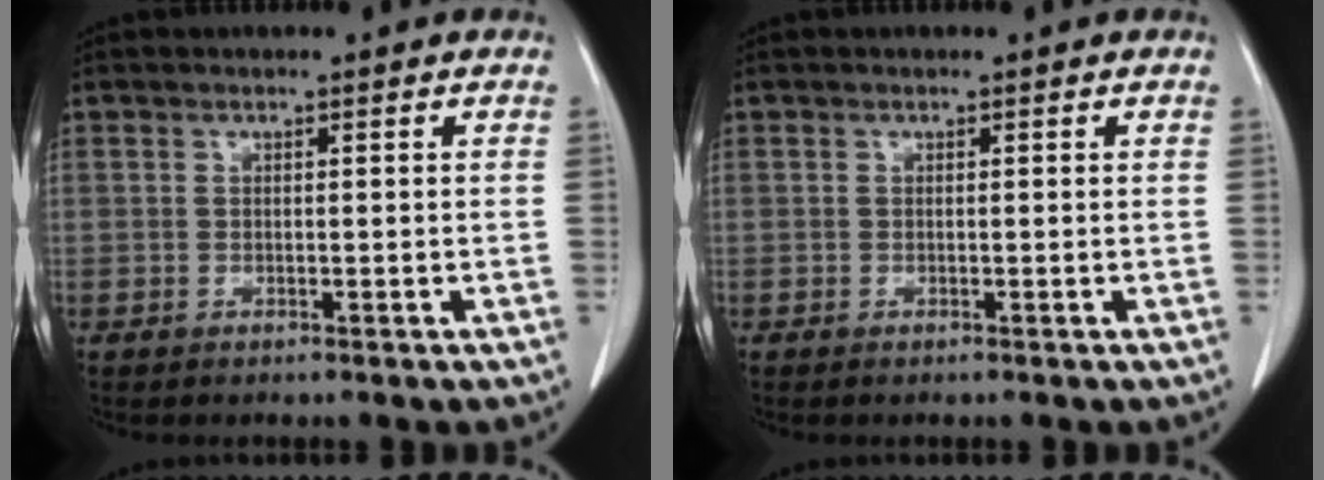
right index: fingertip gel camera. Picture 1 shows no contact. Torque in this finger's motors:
{"motor_torque": [0.10, -0.06, 0.00, 0.01]}